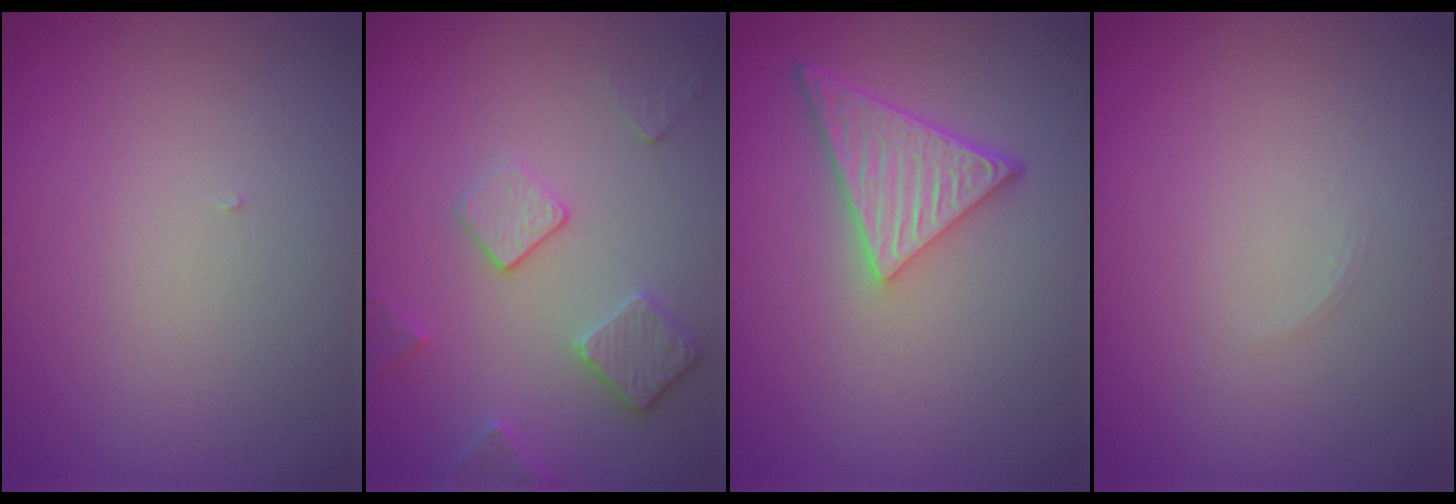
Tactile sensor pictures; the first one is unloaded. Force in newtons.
{"total": 3.6, "press": 2.8, "slide": 2.2}
{"total": 5.0, "press": 3.7, "slide": 3.3}
{"total": 0.6, "press": 0.6, "slide": 0.1}